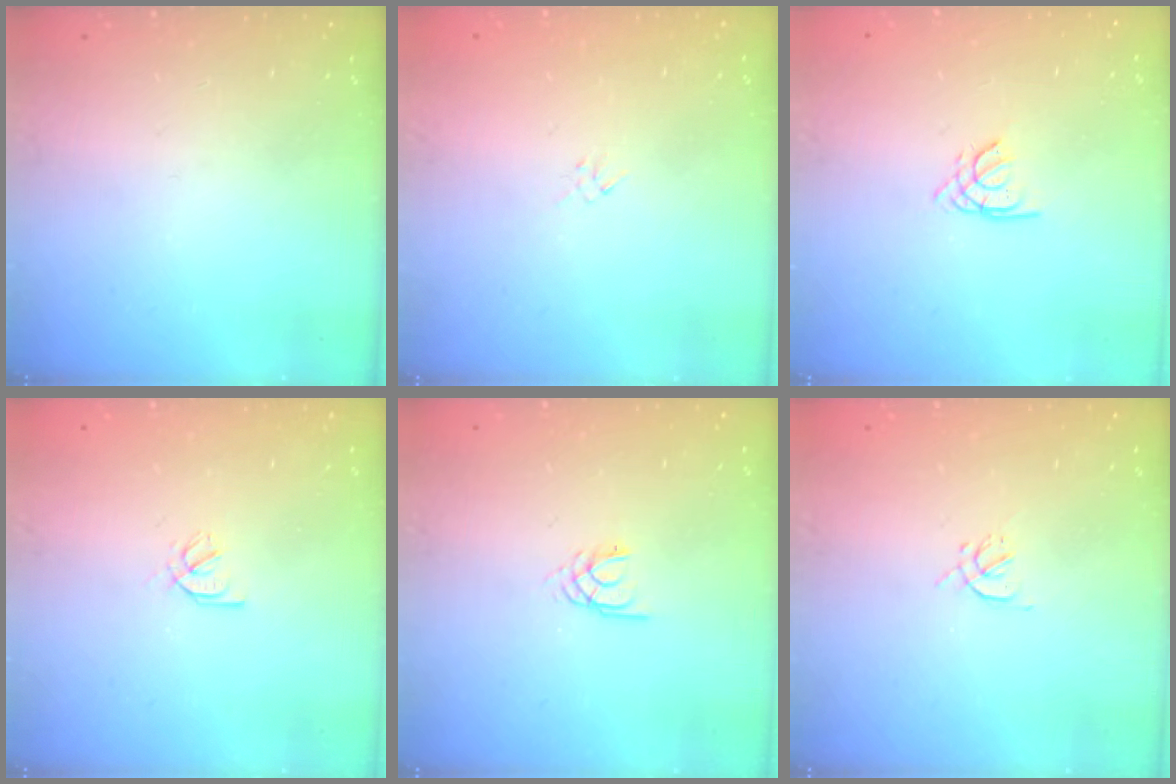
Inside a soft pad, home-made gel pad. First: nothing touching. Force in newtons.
{"total": 1.3, "press": 1.2, "slide": 0.5}
{"total": 1.1, "press": 1.1, "slide": 0.3}
{"total": 2.2, "press": 2.1, "slide": 0.6}
{"total": 1.7, "press": 1.7, "slide": 0.3}
{"total": 1.2, "press": 1.2, "slide": 0.4}